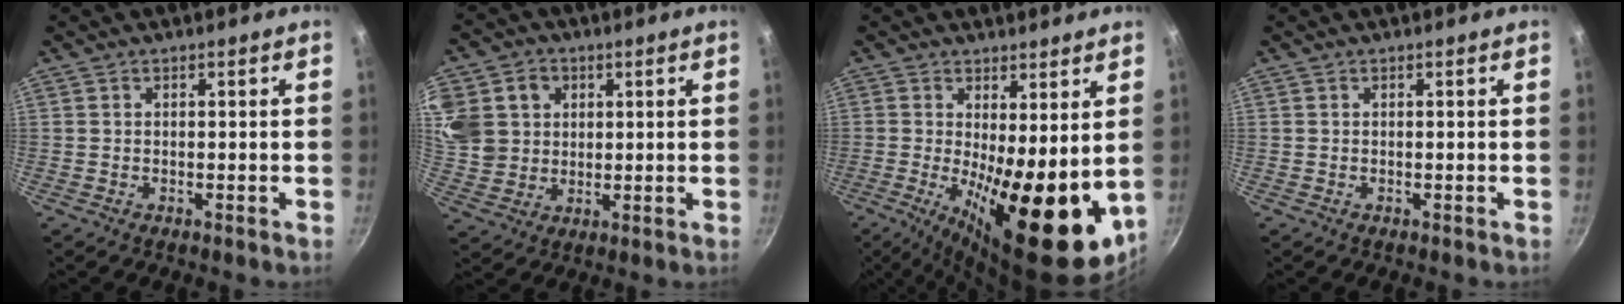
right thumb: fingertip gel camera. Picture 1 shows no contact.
{"total": 17.3, "force": [4.6, 14.8, 7.7], "torque": [-0.182, 0.016, 0.093]}
{"total": 18.1, "force": [-0.5, 6.5, 16.9], "torque": [-0.225, -0.030, 0.005]}
{"total": 0.0}